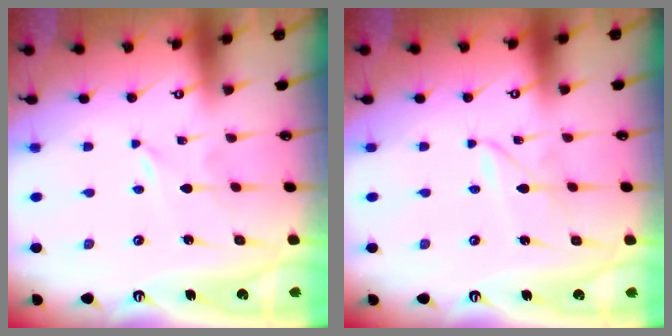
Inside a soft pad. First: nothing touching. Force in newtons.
{"total": 1.9, "press": 1.9, "slide": 0.2}